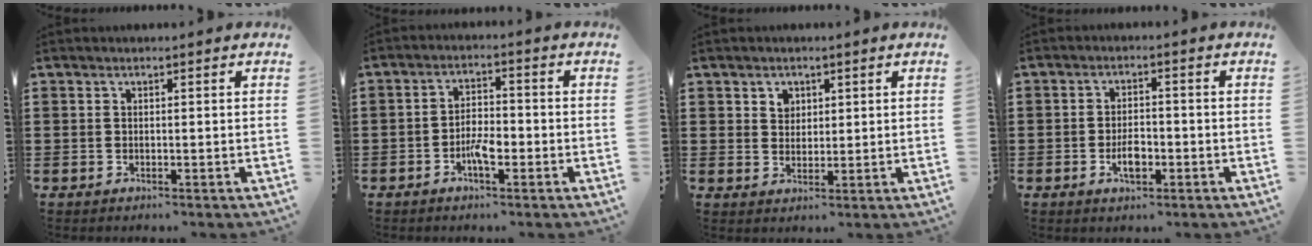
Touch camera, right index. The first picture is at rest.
{"total": 4.1, "force": [-1.9, 1.6, 3.3], "torque": [-0.062, 0.004, -0.035]}
{"total": 2.3, "force": [1.4, 1.8, 0.4], "torque": [-0.015, 0.008, 0.026]}
{"total": 3.7, "force": [-1.3, 1.6, 3.1], "torque": [-0.060, 0.003, -0.025]}